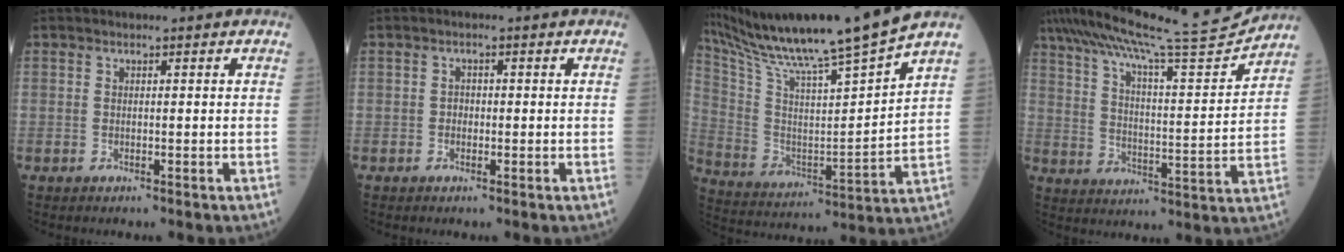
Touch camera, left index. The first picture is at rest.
{"total": 1.1, "force": [-0.2, 0.8, 0.6], "torque": [-0.008, 0.003, -0.005]}
{"total": 21.1, "force": [18.1, -2.0, 10.6], "torque": [-0.198, -0.030, 0.308]}
{"total": 17.8, "force": [16.4, -1.2, 6.8], "torque": [-0.123, -0.029, 0.249]}